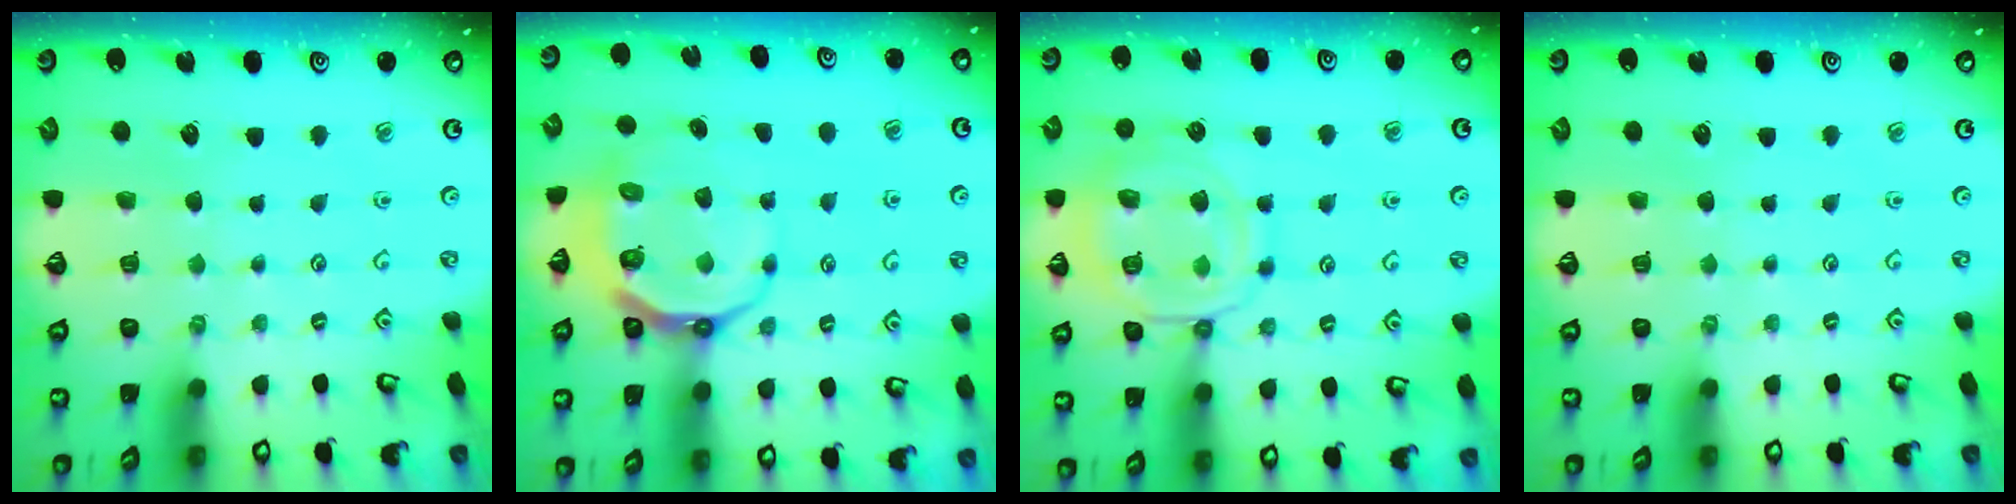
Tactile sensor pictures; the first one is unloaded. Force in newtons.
{"total": 9.5, "press": 8.8, "slide": 3.6}
{"total": 13.9, "press": 13.8, "slide": 1.5}
{"total": 0.0}